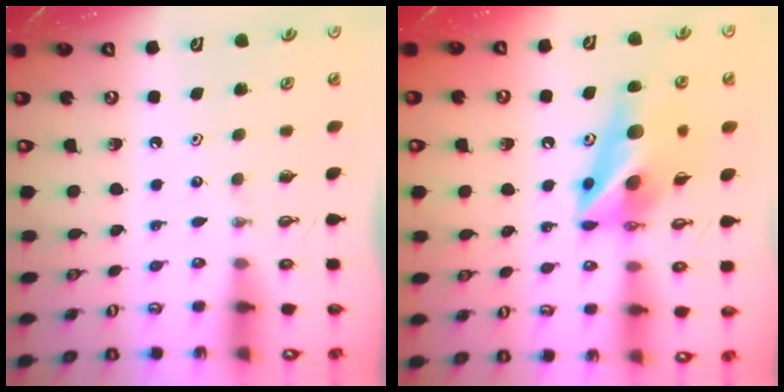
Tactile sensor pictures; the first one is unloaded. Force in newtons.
{"total": 12.8, "press": 12.6, "slide": 1.9}